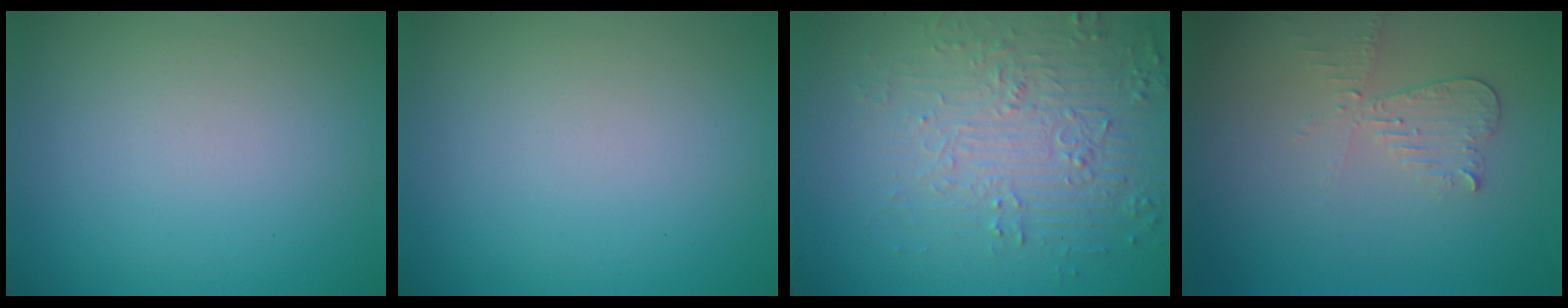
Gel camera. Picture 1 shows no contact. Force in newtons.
{"total": 0.0}
{"total": 4.5, "press": 4.3, "slide": 1.3}
{"total": 2.1, "press": 2.1, "slide": 0.1}